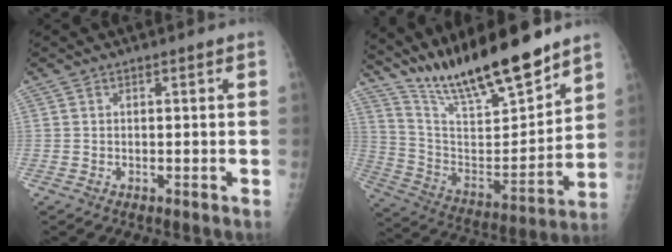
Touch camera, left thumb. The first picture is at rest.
{"total": 21.4, "force": [17.5, 4.2, 11.5], "torque": [-0.171, -0.095, 0.313]}